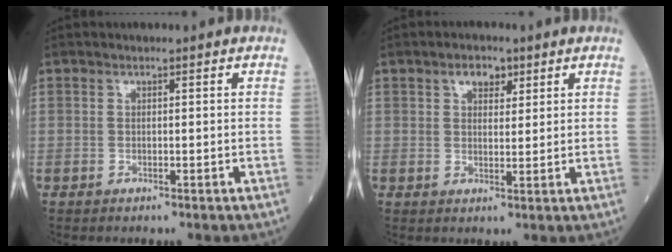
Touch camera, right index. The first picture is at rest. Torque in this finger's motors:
{"motor_torque": [0.00, 0.00, 0.00, 0.04]}